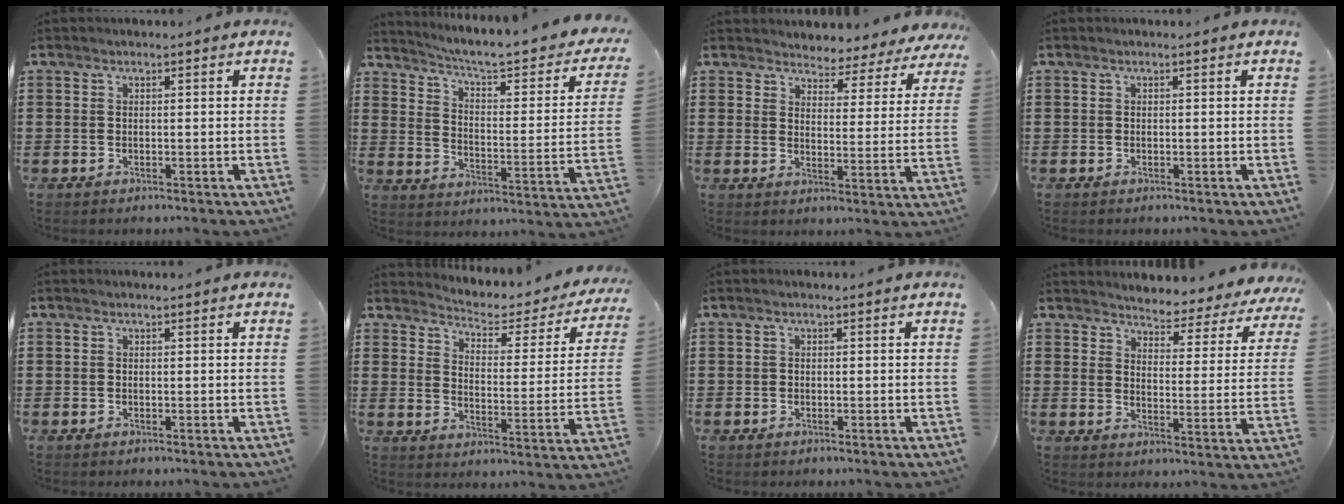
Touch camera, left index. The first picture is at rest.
{"total": 5.0, "force": [4.2, 0.0, 2.8], "torque": [-0.076, -0.037, 0.061]}
{"total": 3.4, "force": [3.4, 0.5, -0.3], "torque": [-0.021, -0.027, 0.055]}
{"total": 0.0}
{"total": 0.0}
{"total": 2.8, "force": [2.6, 0.7, 0.8], "torque": [-0.036, -0.027, 0.033]}
{"total": 0.5, "force": [-0.4, 0.3, 0.2], "torque": [-0.005, 0.000, -0.007]}
{"total": 3.3, "force": [3.3, 0.3, 0.2], "torque": [-0.022, -0.036, 0.047]}